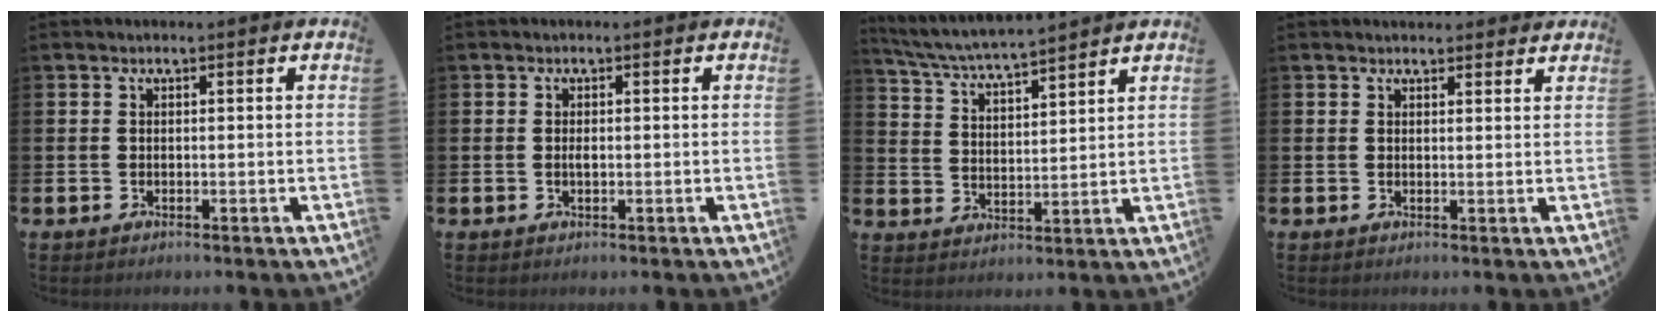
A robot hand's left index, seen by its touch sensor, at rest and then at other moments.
{"total": 0.7, "force": [0.0, 0.3, 0.7], "torque": [-0.020, 0.004, 0.000]}
{"total": 5.4, "force": [5.3, -0.1, 1.2], "torque": [-0.044, -0.039, 0.090]}
{"total": 1.8, "force": [1.7, 0.4, 0.0], "torque": [0.008, -0.008, 0.030]}